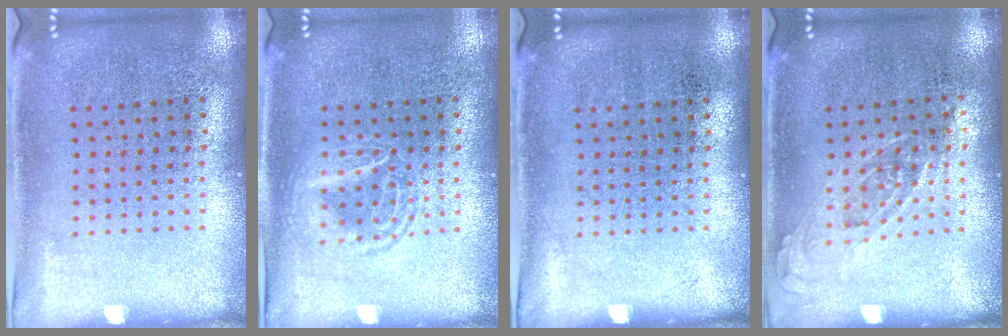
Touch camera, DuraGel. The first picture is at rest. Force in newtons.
{"total": 1.2, "press": 1.2, "slide": 0.1}
{"total": 0.0}
{"total": 0.7, "press": 0.7, "slide": 0.3}